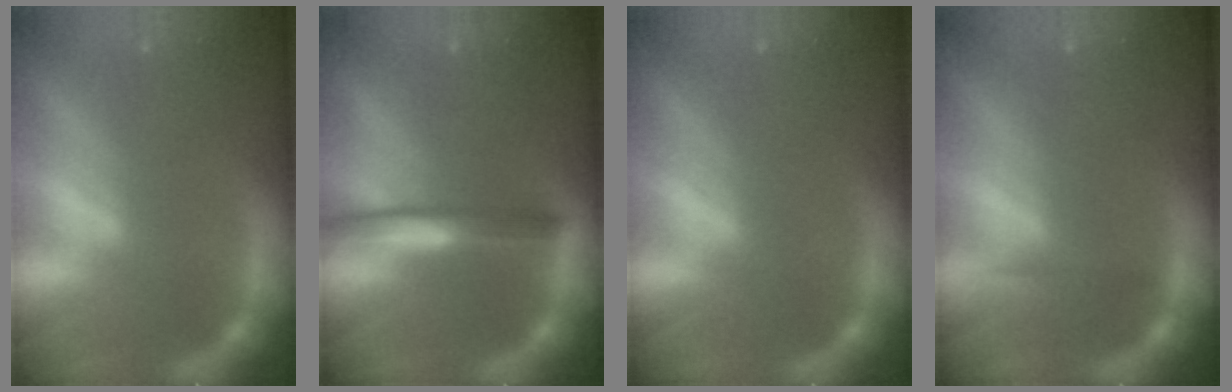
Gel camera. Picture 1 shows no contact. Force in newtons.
{"total": 3.5}
{"total": 0.0}
{"total": 1.4}